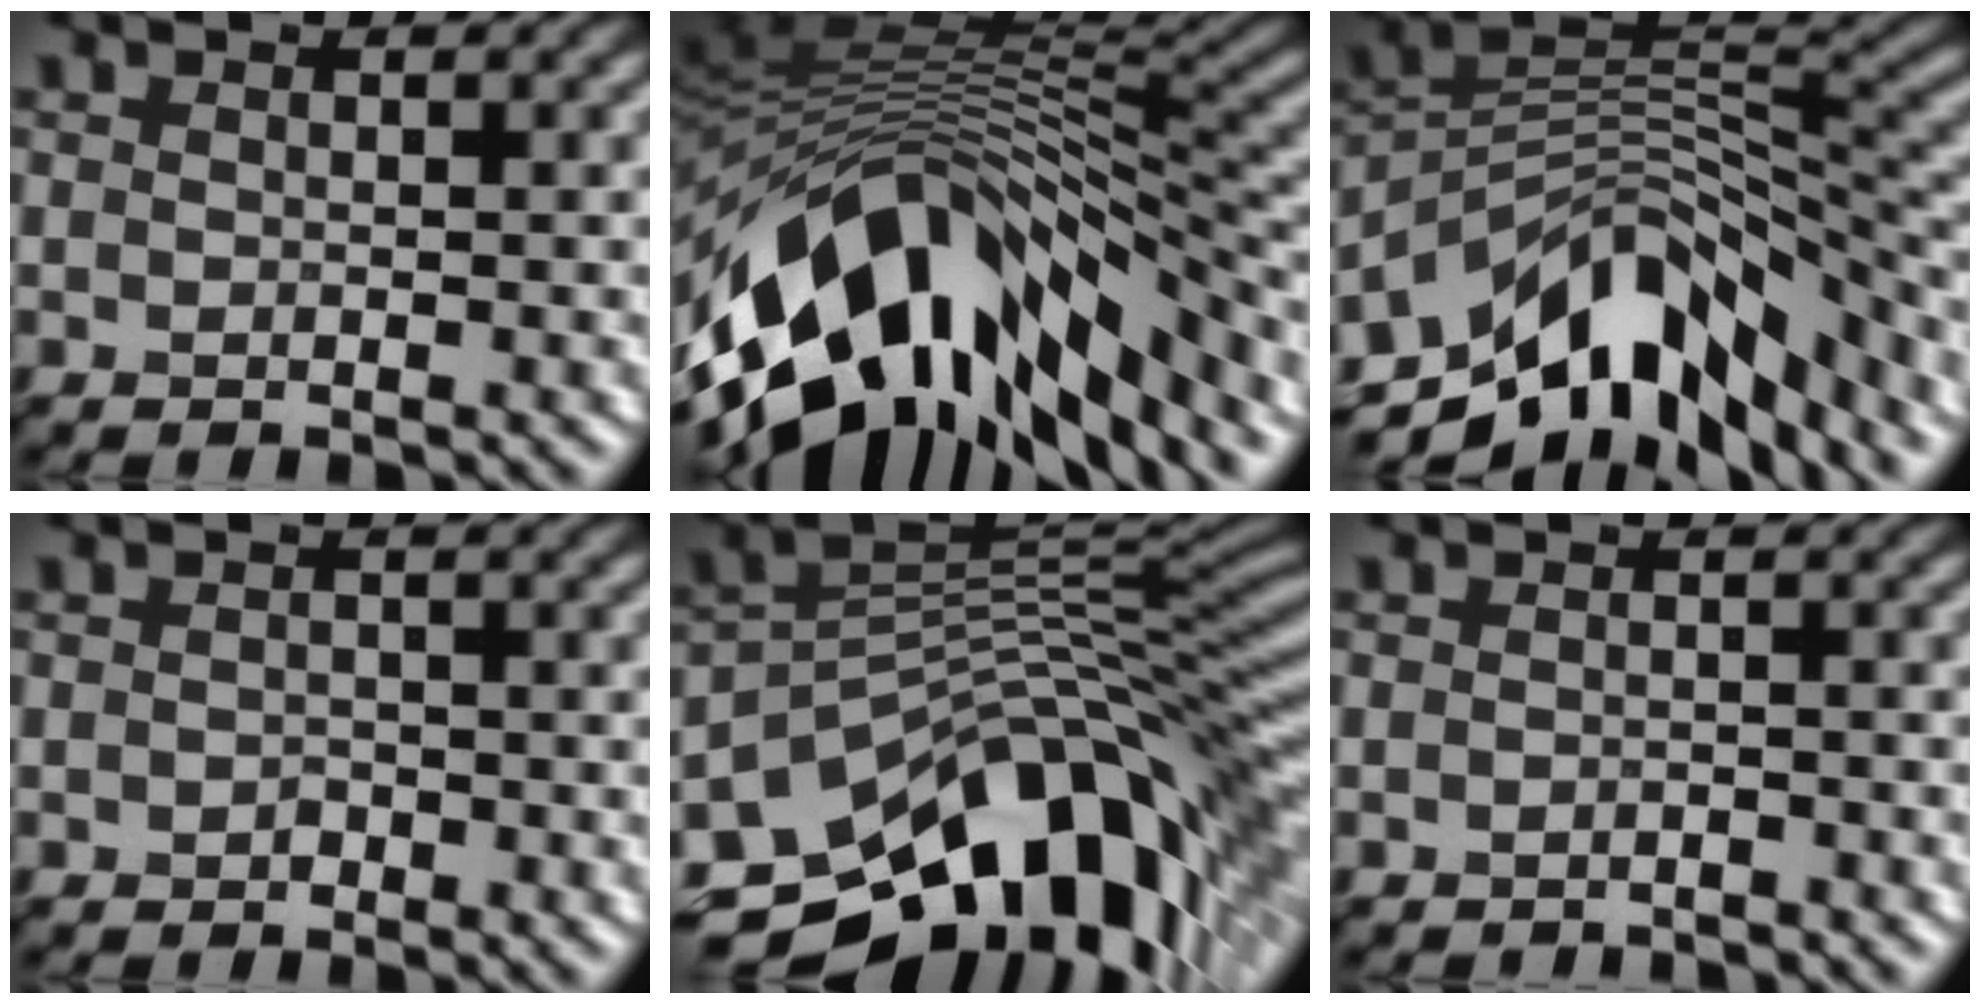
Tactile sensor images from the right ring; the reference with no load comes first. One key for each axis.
{"total": 14.7, "fx": -6.8, "fy": 7.0, "fz": 11.1, "tx": -0.202, "ty": 0.018, "tz": -0.118}
{"total": 10.8, "fx": -6.9, "fy": 5.0, "fz": 6.7, "tx": -0.108, "ty": 0.014, "tz": -0.127}
{"total": 0.8, "fx": -0.4, "fy": 0.6, "fz": 0.3, "tx": -0.005, "ty": 0.000, "tz": -0.006}
{"total": 13.6, "fx": -7.1, "fy": 7.4, "fz": 8.8, "tx": -0.150, "ty": 0.007, "tz": -0.117}
{"total": 1.5, "fx": -1.5, "fy": 0.3, "fz": 0.2, "tx": 0.001, "ty": 0.003, "tz": -0.023}